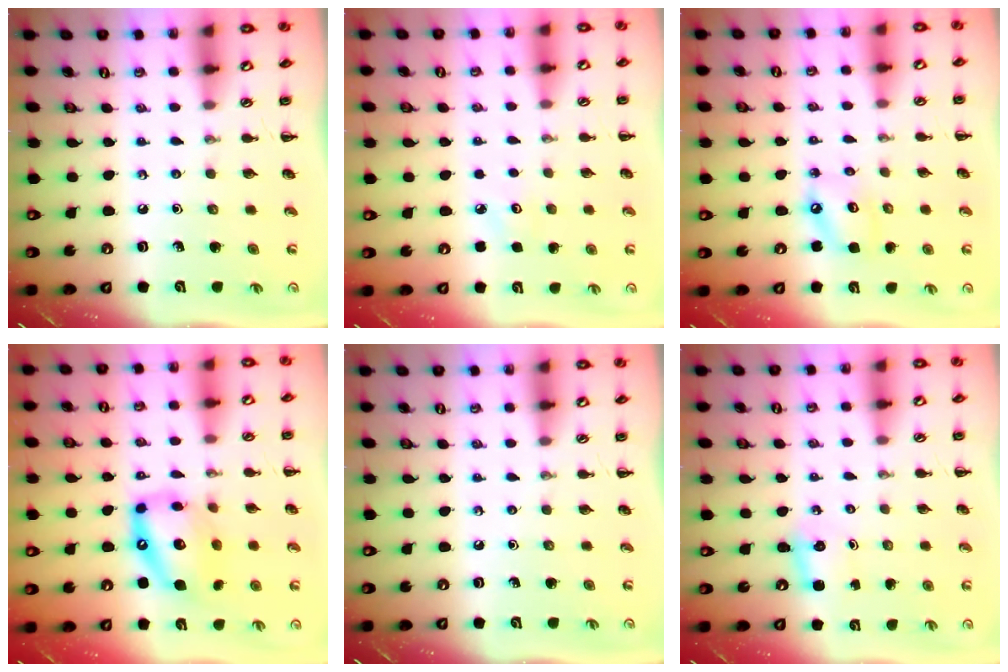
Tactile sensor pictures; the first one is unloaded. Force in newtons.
{"total": 2.8, "press": 2.7, "slide": 0.8}
{"total": 6.3, "press": 6.3, "slide": 1.0}
{"total": 14.2, "press": 13.9, "slide": 3.2}
{"total": 0.0}
{"total": 2.8, "press": 2.7, "slide": 0.9}